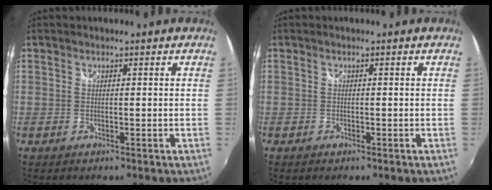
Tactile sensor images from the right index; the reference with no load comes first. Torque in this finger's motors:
{"motor_torque": [0.06, -0.06, 0.03, 0.00]}